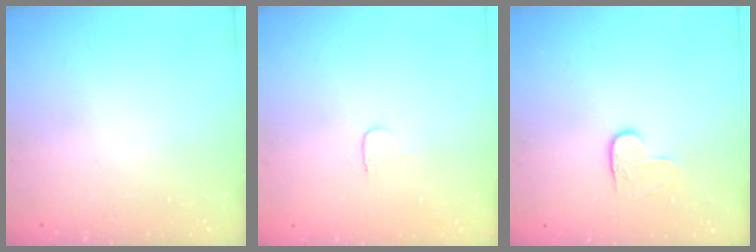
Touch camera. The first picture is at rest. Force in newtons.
{"total": 3.9, "press": 3.8, "slide": 0.4}
{"total": 3.8, "press": 3.8, "slide": 0.4}